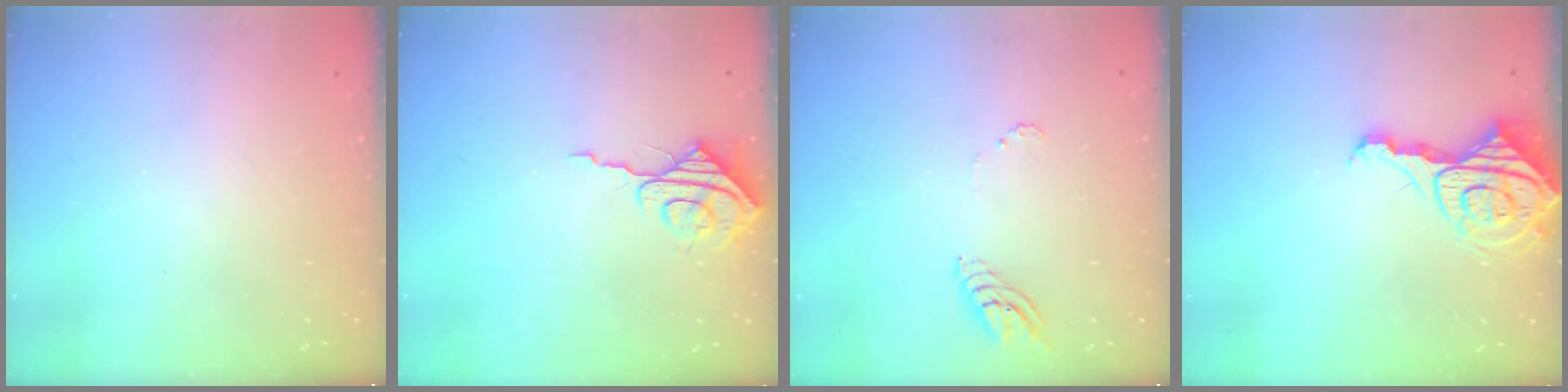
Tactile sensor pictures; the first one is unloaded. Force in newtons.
{"total": 8.5, "press": 8.5, "slide": 0.5}
{"total": 5.9, "press": 5.9, "slide": 0.4}
{"total": 10.1, "press": 10.0, "slide": 0.9}